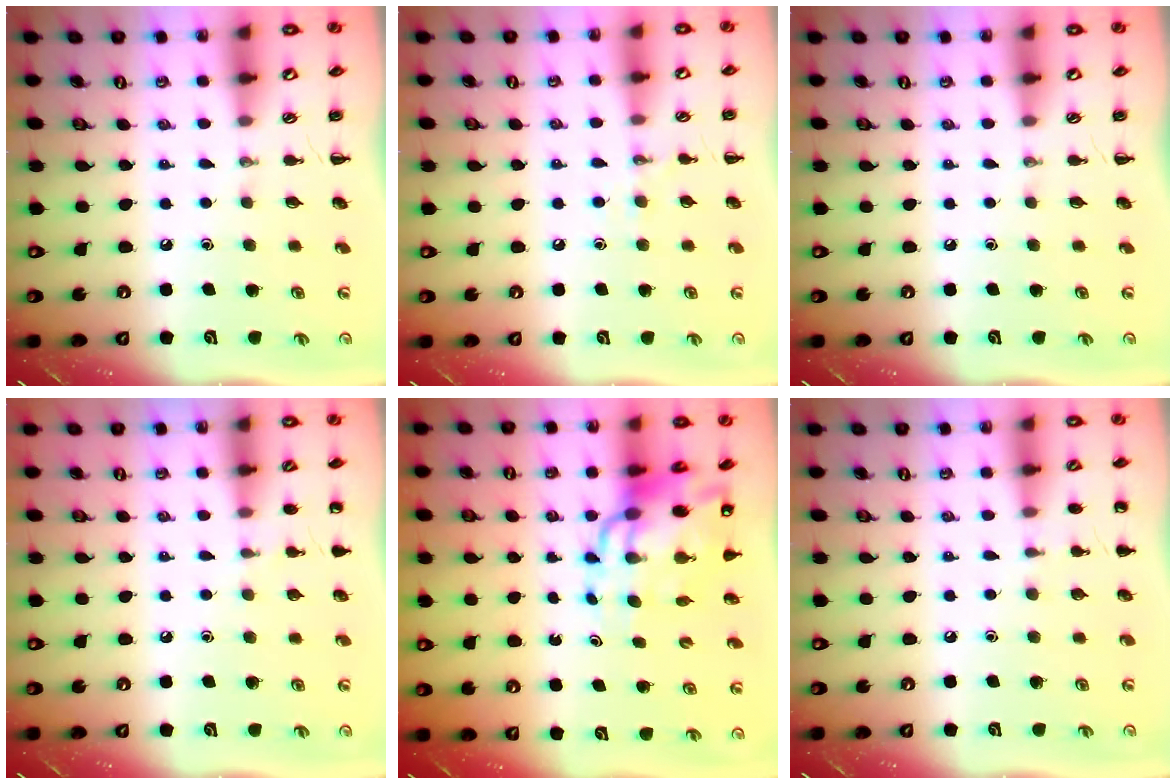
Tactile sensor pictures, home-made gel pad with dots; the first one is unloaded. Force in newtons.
{"total": 6.6, "press": 6.4, "slide": 1.6}
{"total": 0.0}
{"total": 5.7, "press": 5.4, "slide": 1.8}
{"total": 14.2, "press": 13.6, "slide": 4.1}
{"total": 4.7, "press": 4.5, "slide": 1.4}